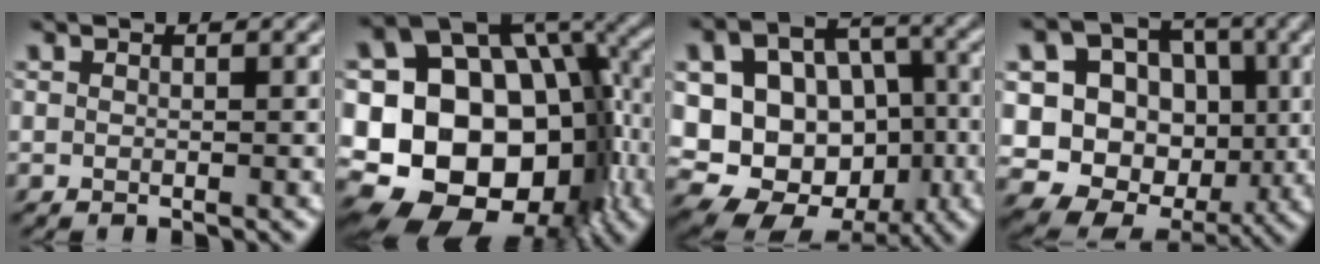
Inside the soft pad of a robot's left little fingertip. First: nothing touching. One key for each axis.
{"total": 18.4, "fx": -2.5, "fy": 13.4, "fz": 12.4, "tx": -0.185, "ty": 0.002, "tz": -0.023}
{"total": 16.4, "fx": -0.6, "fy": 13.8, "fz": 8.8, "tx": -0.170, "ty": 0.019, "tz": 0.006}
{"total": 13.3, "fx": 0.6, "fy": 11.9, "fz": 6.0, "tx": -0.148, "ty": 0.032, "tz": 0.010}